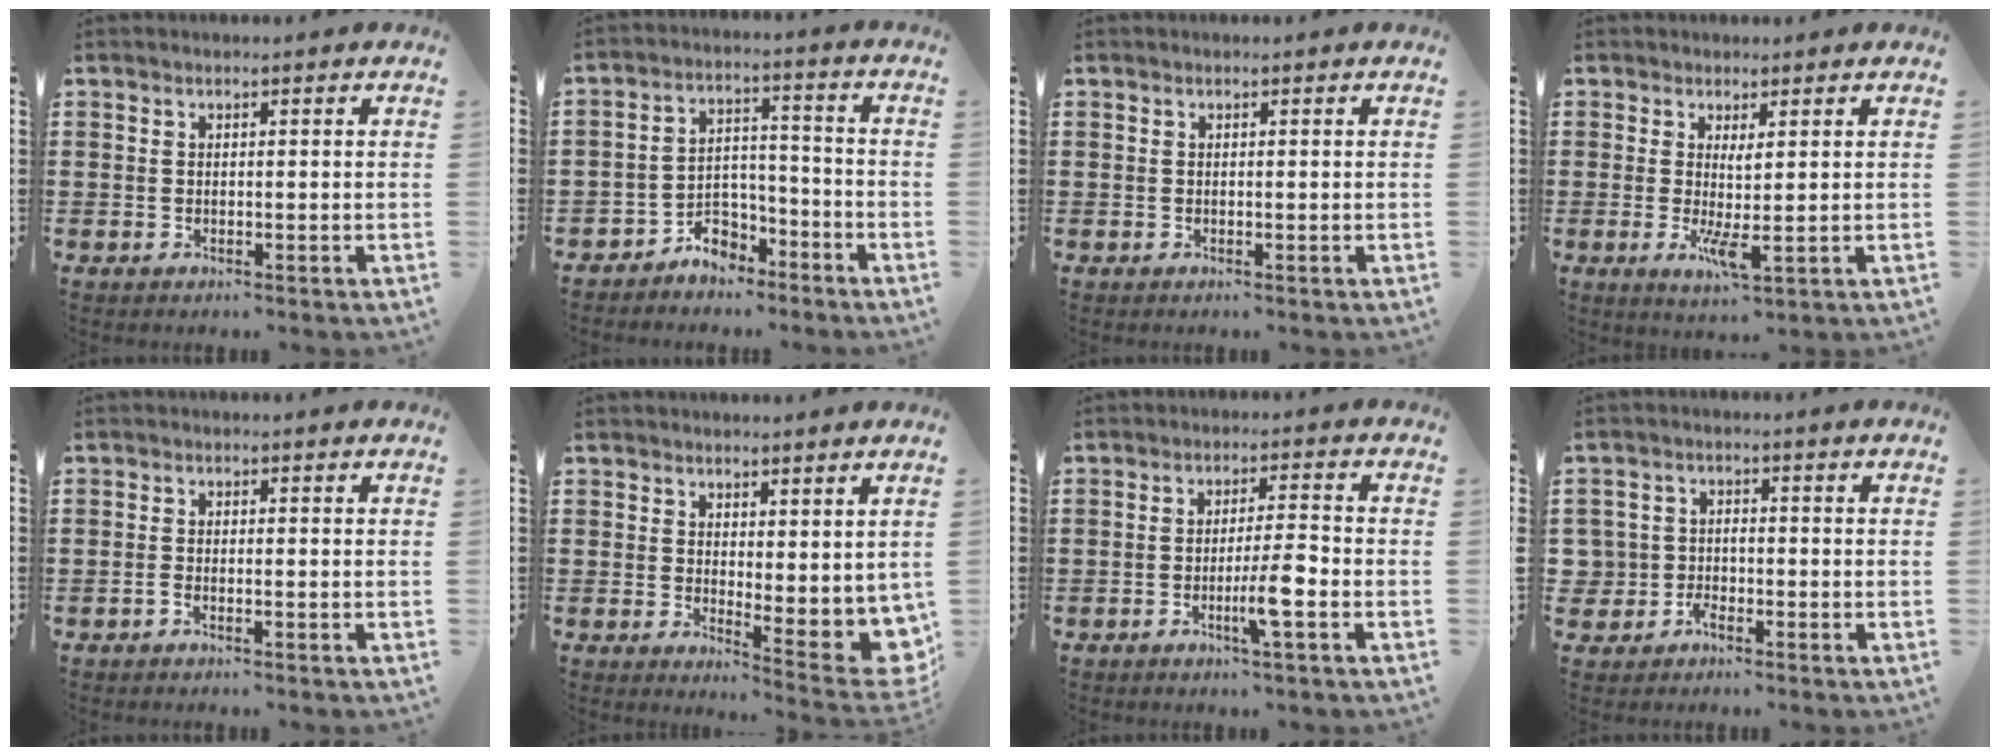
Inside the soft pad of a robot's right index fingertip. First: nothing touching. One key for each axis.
{"total": 5.0, "fx": -4.4, "fy": 2.3, "fz": 0.7, "tx": -0.018, "ty": 0.013, "tz": -0.089}
{"total": 0.0}
{"total": 3.4, "fx": 0.1, "fy": 0.5, "fz": 3.4, "tx": -0.063, "ty": -0.004, "tz": 0.001}
{"total": 1.0, "fx": -0.7, "fy": 0.0, "fz": 0.7, "tx": -0.015, "ty": -0.005, "tz": -0.011}
{"total": 2.8, "fx": 2.5, "fy": 0.9, "fz": 0.9, "tx": -0.025, "ty": -0.023, "tz": 0.044}
{"total": 5.7, "fx": -2.1, "fy": 0.3, "fz": 5.3, "tx": -0.087, "ty": -0.006, "tz": -0.037}
{"total": 2.8, "fx": -1.8, "fy": 2.1, "fz": 0.6, "tx": -0.029, "ty": 0.003, "tz": -0.043}